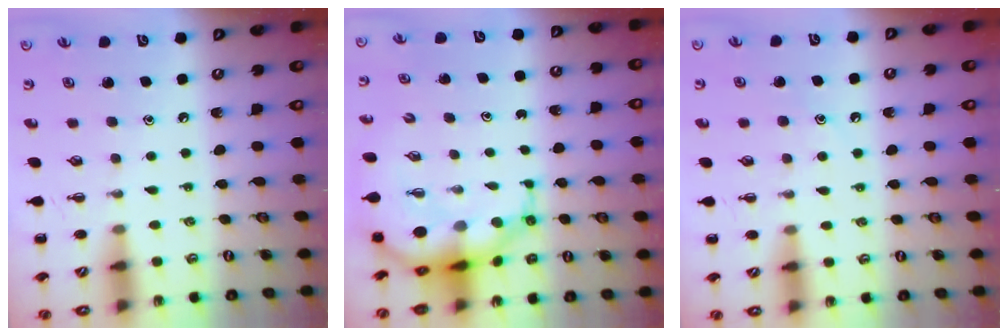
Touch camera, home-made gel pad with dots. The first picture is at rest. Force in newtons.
{"total": 9.3, "press": 8.9, "slide": 2.6}
{"total": 7.4, "press": 7.3, "slide": 0.9}